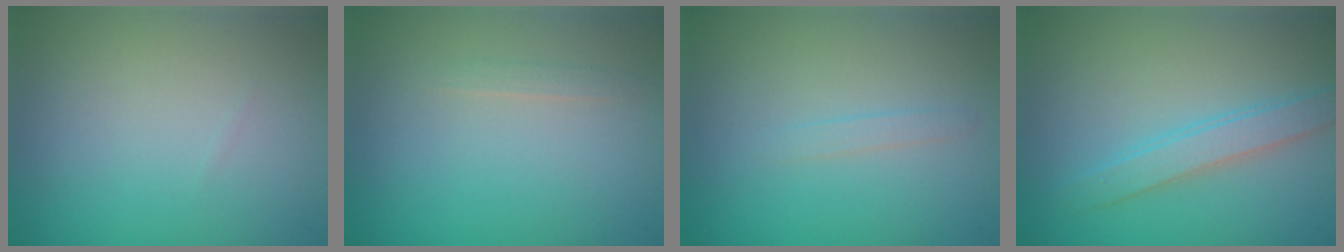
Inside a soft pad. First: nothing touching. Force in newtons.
{"total": 0.6, "press": 0.6, "slide": 0.0}
{"total": 0.8, "press": 0.8, "slide": 0.0}
{"total": 2.5, "press": 2.5, "slide": 0.2}